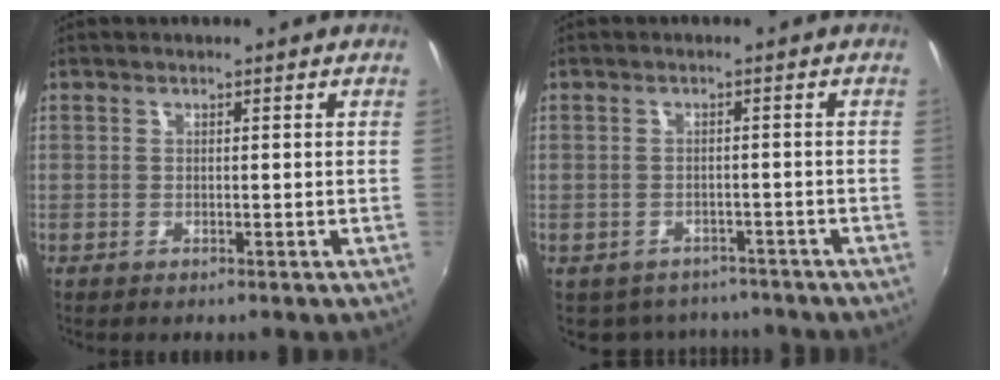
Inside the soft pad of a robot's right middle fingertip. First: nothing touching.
{"total": 8.5, "force": [-6.1, 5.3, 2.5], "torque": [-0.070, -0.008, -0.079]}